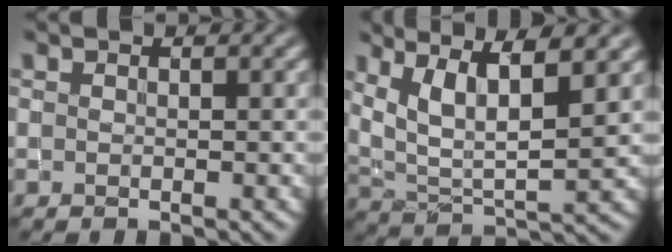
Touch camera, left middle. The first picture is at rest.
{"total": 8.2, "force": [4.3, 2.6, 6.4], "torque": [-0.124, 0.007, 0.071]}